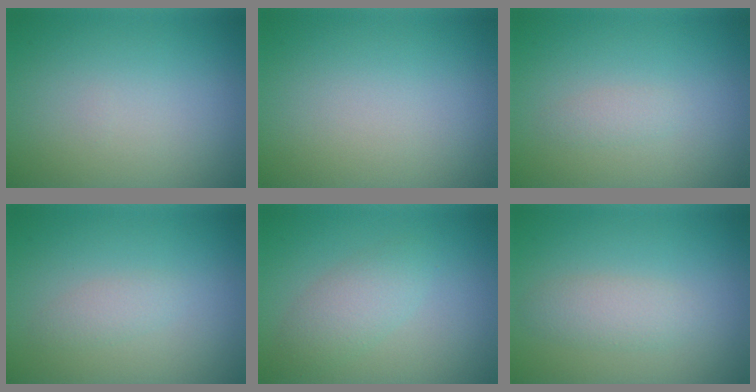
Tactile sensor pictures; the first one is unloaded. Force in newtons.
{"total": 0.0}
{"total": 0.9, "press": 0.9, "slide": 0.0}
{"total": 1.3, "press": 1.3, "slide": 0.1}
{"total": 2.8, "press": 2.8, "slide": 0.2}
{"total": 2.0, "press": 2.0, "slide": 0.0}